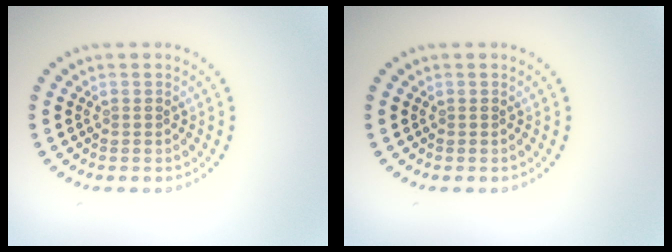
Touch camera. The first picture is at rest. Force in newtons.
{"total": 0.0}